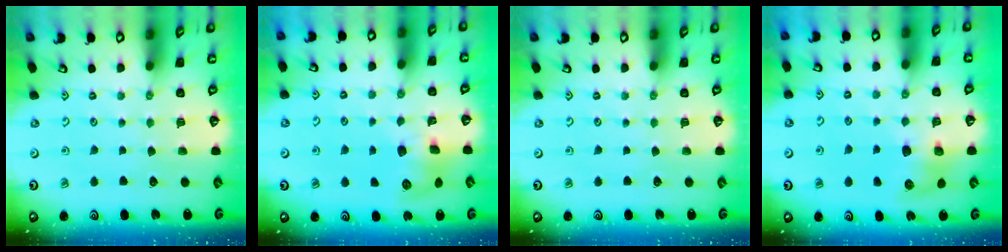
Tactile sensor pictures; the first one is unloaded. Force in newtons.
{"total": 8.4, "press": 8.4, "slide": 0.4}
{"total": 0.0}
{"total": 7.5, "press": 7.4, "slide": 0.9}